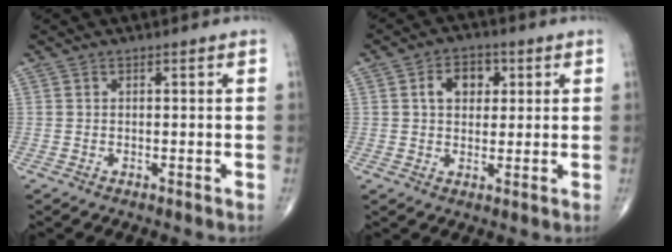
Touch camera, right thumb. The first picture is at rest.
{"total": 6.5, "force": [1.8, 4.7, 4.2], "torque": [-0.042, 0.005, 0.024]}